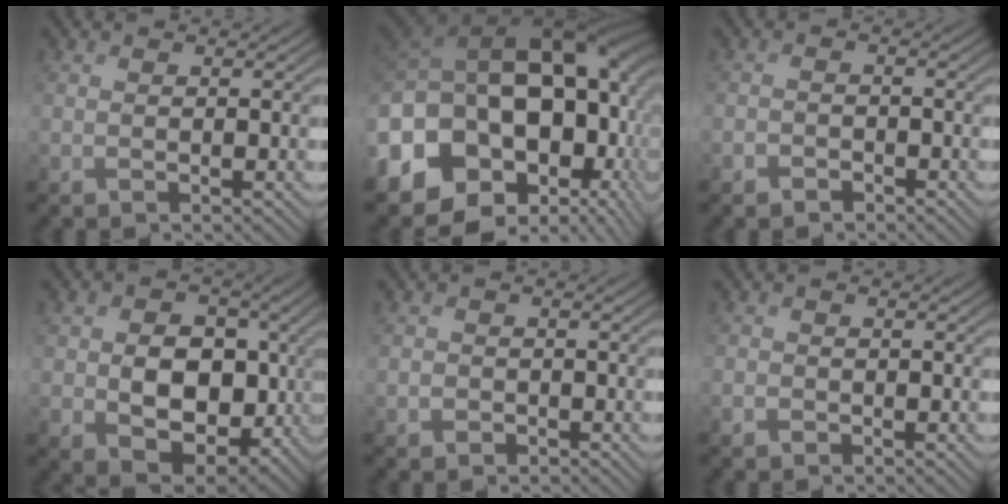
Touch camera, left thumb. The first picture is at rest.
{"total": 21.1, "force": [-3.4, 15.1, 14.3], "torque": [-0.283, -0.051, -0.045]}
{"total": 1.6, "force": [-1.2, 0.9, 0.3], "torque": [-0.003, 0.002, -0.028]}
{"total": 10.8, "force": [-1.2, 8.1, 7.0], "torque": [-0.118, -0.018, -0.019]}
{"total": 1.3, "force": [-0.5, 1.1, 0.3], "torque": [-0.001, -0.003, -0.014]}
{"total": 1.2, "force": [-0.6, 0.9, 0.4], "torque": [-0.008, -0.002, -0.016]}